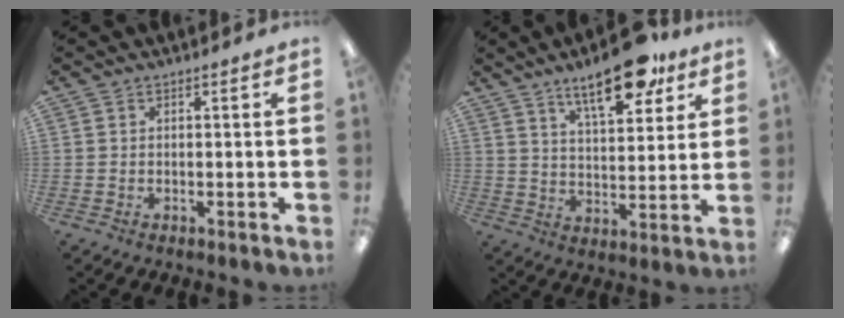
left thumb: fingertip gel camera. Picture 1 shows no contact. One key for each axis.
{"total": 16.1, "fx": 10.6, "fy": 6.2, "fz": 10.5, "tx": -0.145, "ty": -0.050, "tz": 0.170}